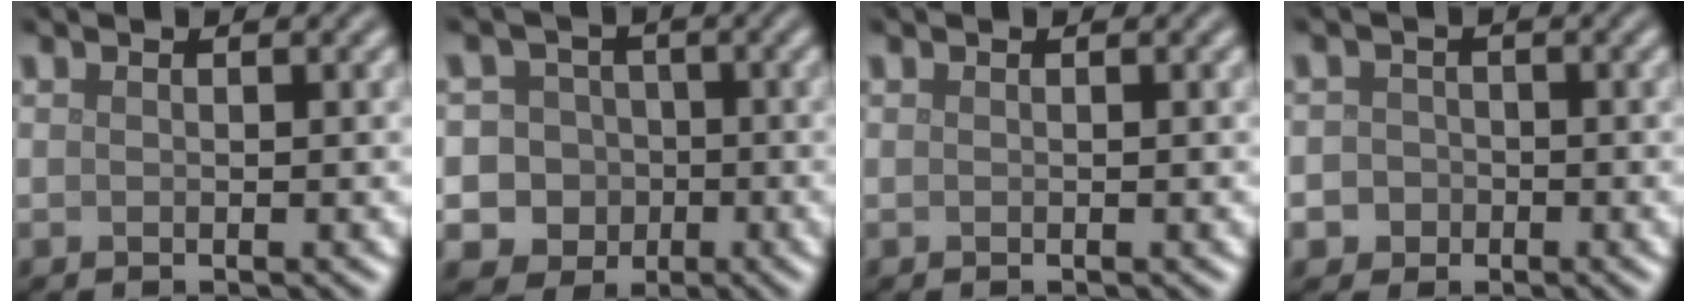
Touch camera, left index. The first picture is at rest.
{"total": 8.5, "force": [-1.7, 8.1, 2.2], "torque": [-0.030, 0.017, -0.064]}
{"total": 0.0}
{"total": 3.8, "force": [-1.3, 3.5, 0.8], "torque": [0.013, 0.004, -0.046]}